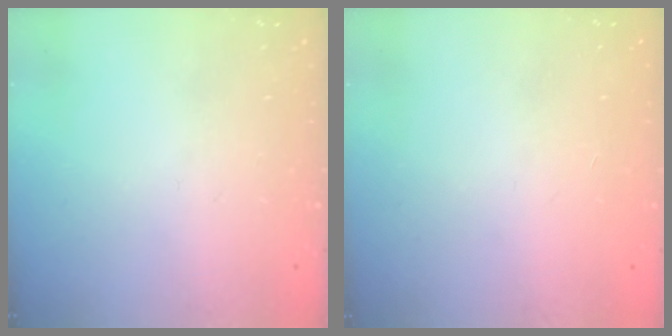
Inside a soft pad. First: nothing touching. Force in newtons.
{"total": 0.9, "press": 0.8, "slide": 0.2}